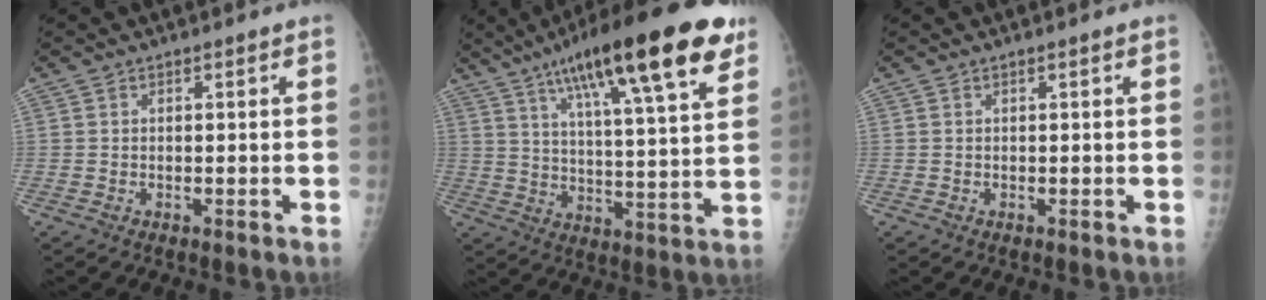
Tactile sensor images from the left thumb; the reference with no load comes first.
{"total": 24.3, "force": [13.8, 4.9, 19.5], "torque": [-0.293, -0.022, 0.212]}
{"total": 0.0}